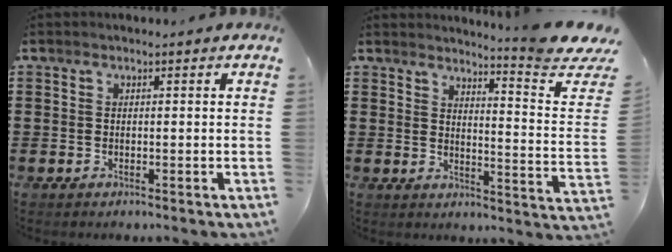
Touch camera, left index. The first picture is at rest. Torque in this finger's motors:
{"motor_torque": [1.09, -1.05, 0.10, 0.07]}